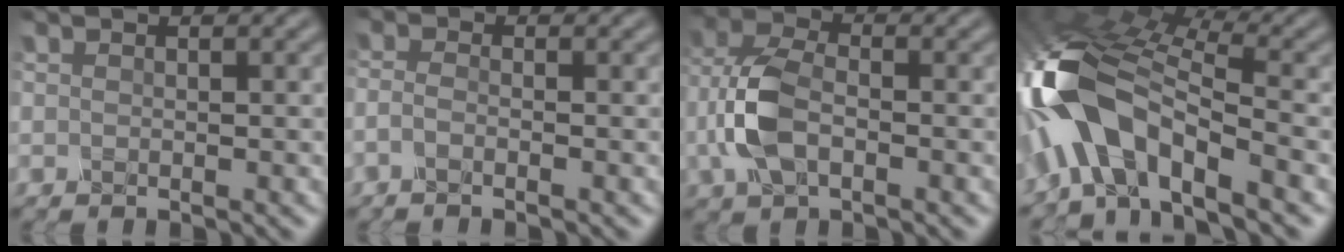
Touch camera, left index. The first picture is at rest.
{"total": 1.4, "force": [-0.9, 0.4, 1.0], "torque": [-0.027, -0.002, -0.027]}
{"total": 5.7, "force": [-1.3, 3.5, 4.4], "torque": [-0.111, 0.008, -0.034]}
{"total": 11.6, "force": [-4.8, 5.1, 9.3], "torque": [-0.175, 0.016, -0.099]}